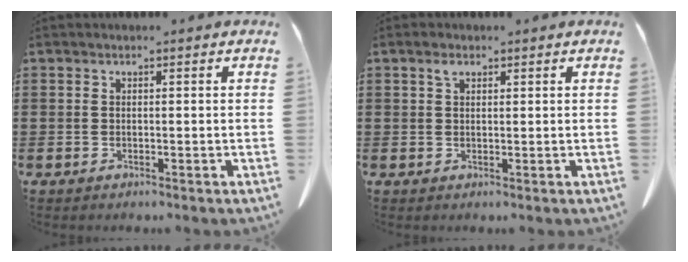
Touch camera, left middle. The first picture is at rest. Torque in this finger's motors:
{"motor_torque": [0.32, -0.17, 0.02, 0.01]}